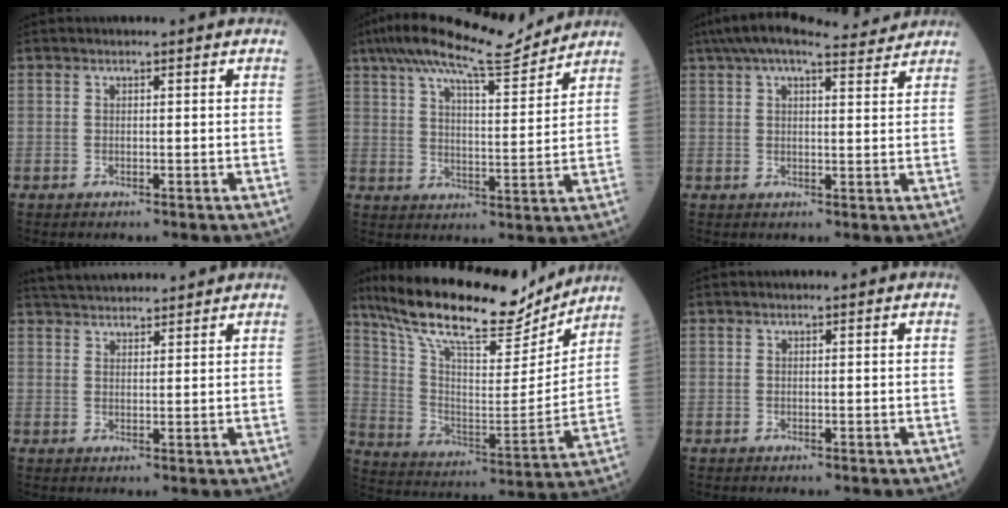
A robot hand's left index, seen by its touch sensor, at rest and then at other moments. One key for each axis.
{"total": 13.2, "fx": 11.7, "fy": 1.2, "fz": 6.0, "tx": -0.110, "ty": 0.010, "tz": 0.184}
{"total": 12.6, "fx": 11.2, "fy": 1.9, "fz": 5.3, "tx": -0.093, "ty": 0.036, "tz": 0.161}
{"total": 9.0, "fx": 8.5, "fy": 1.2, "fz": 2.8, "tx": -0.051, "ty": 0.034, "tz": 0.133}
{"total": 21.9, "fx": 18.6, "fy": 4.9, "fz": 10.5, "tx": -0.191, "ty": -0.001, "tz": 0.305}
{"total": 0.0}